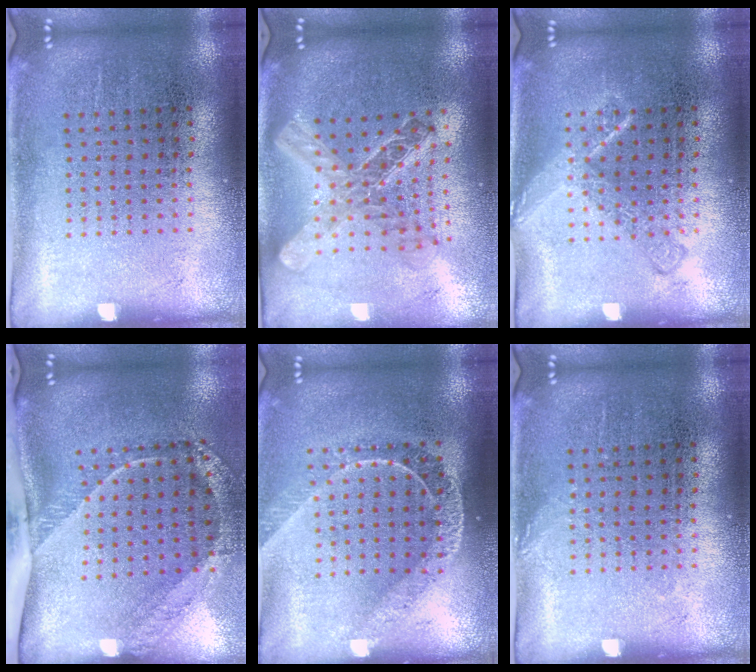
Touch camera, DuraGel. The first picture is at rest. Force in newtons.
{"total": 2.1, "press": 1.7, "slide": 1.3}
{"total": 1.5, "press": 1.5, "slide": 0.2}
{"total": 2.7, "press": 1.8, "slide": 2.0}
{"total": 1.8, "press": 1.4, "slide": 1.0}
{"total": 0.6, "press": 0.5, "slide": 0.1}